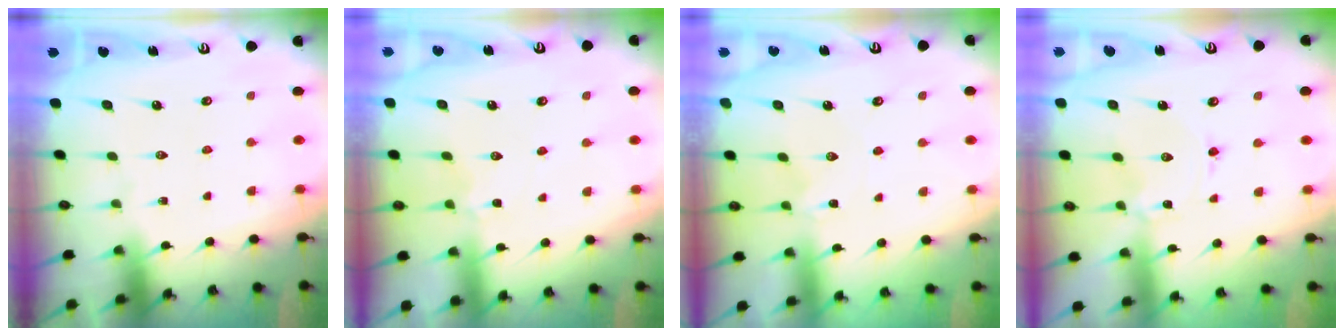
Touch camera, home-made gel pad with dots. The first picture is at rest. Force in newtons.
{"total": 1.9, "press": 1.8, "slide": 0.5}
{"total": 0.0}
{"total": 0.0}